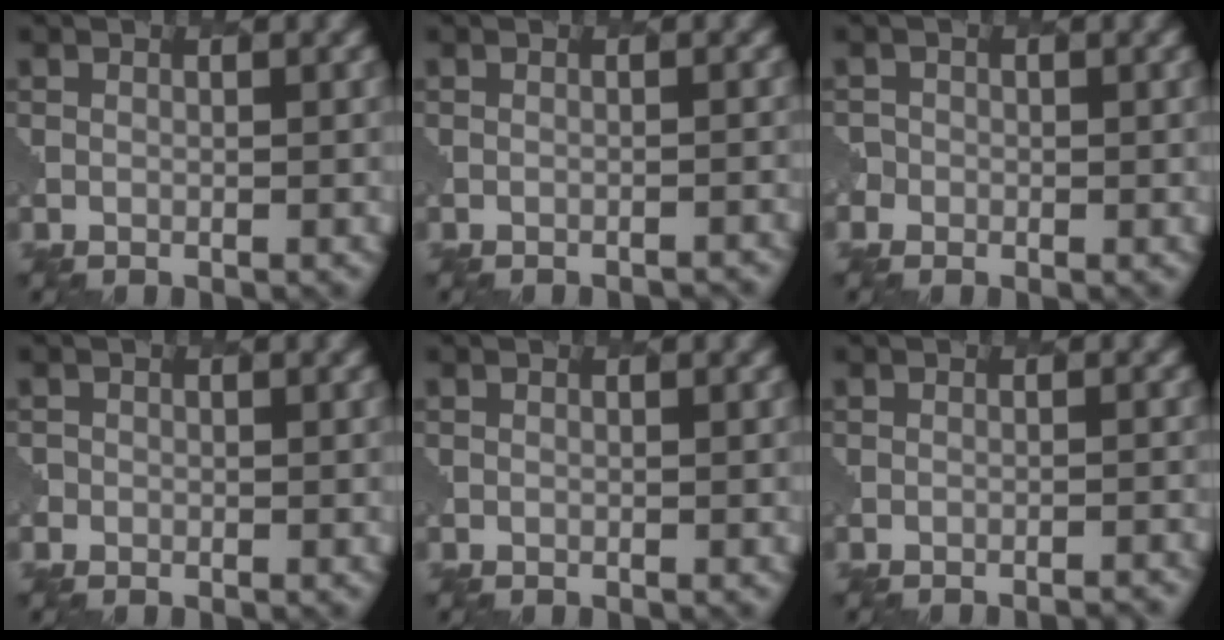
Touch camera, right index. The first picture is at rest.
{"total": 1.9, "force": [-1.8, 0.4, 0.5], "torque": [0.006, 0.011, -0.025]}
{"total": 1.4, "force": [-0.8, 1.1, -0.4], "torque": [0.012, 0.007, -0.014]}
{"total": 1.1, "force": [-0.5, 0.9, -0.4], "torque": [0.011, 0.003, -0.008]}
{"total": 0.0}
{"total": 2.4, "force": [-2.3, 0.4, 0.7], "torque": [0.000, 0.015, -0.034]}